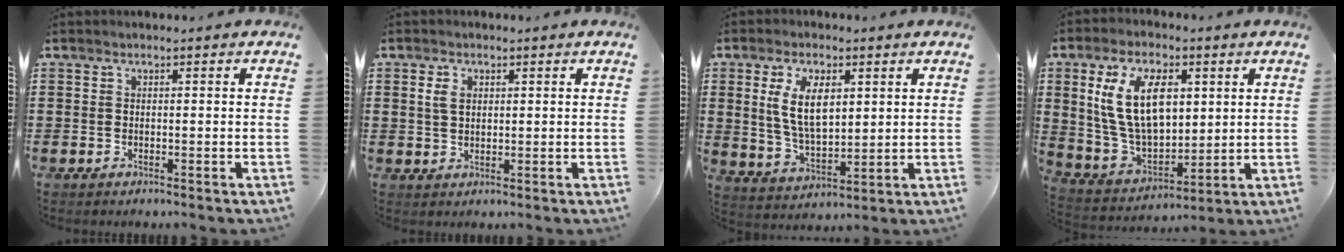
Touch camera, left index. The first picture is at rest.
{"total": 2.6, "force": [0.8, 1.7, 1.7], "torque": [-0.040, 0.009, 0.013]}
{"total": 8.8, "force": [2.8, 4.4, 7.0], "torque": [-0.153, 0.003, 0.047]}
{"total": 13.2, "force": [4.4, 7.5, 9.9], "torque": [-0.221, 0.012, 0.078]}